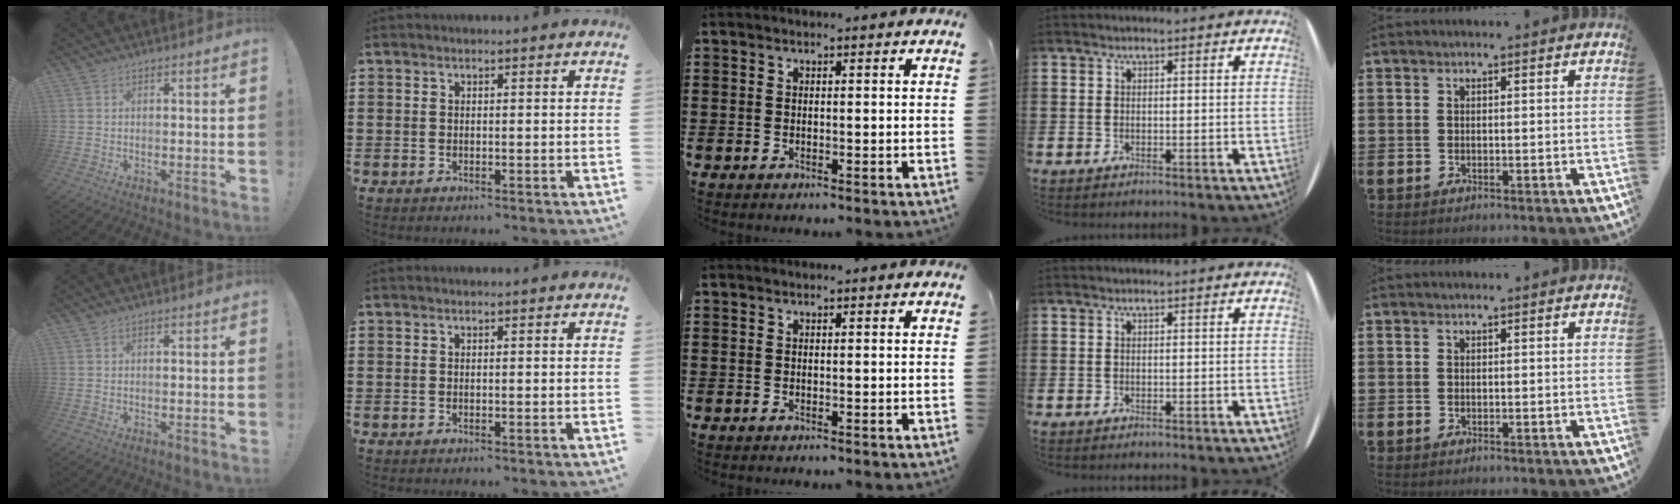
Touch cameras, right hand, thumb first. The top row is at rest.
{}